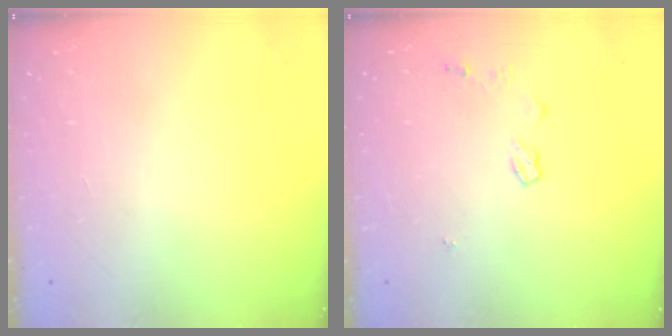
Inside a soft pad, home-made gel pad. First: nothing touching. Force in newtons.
{"total": 4.9, "press": 4.9, "slide": 0.5}